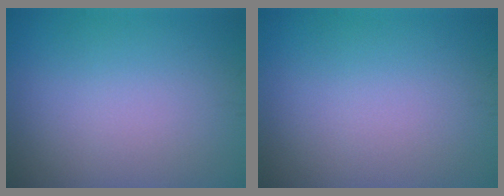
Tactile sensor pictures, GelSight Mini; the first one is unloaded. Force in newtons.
{"total": 0.0}